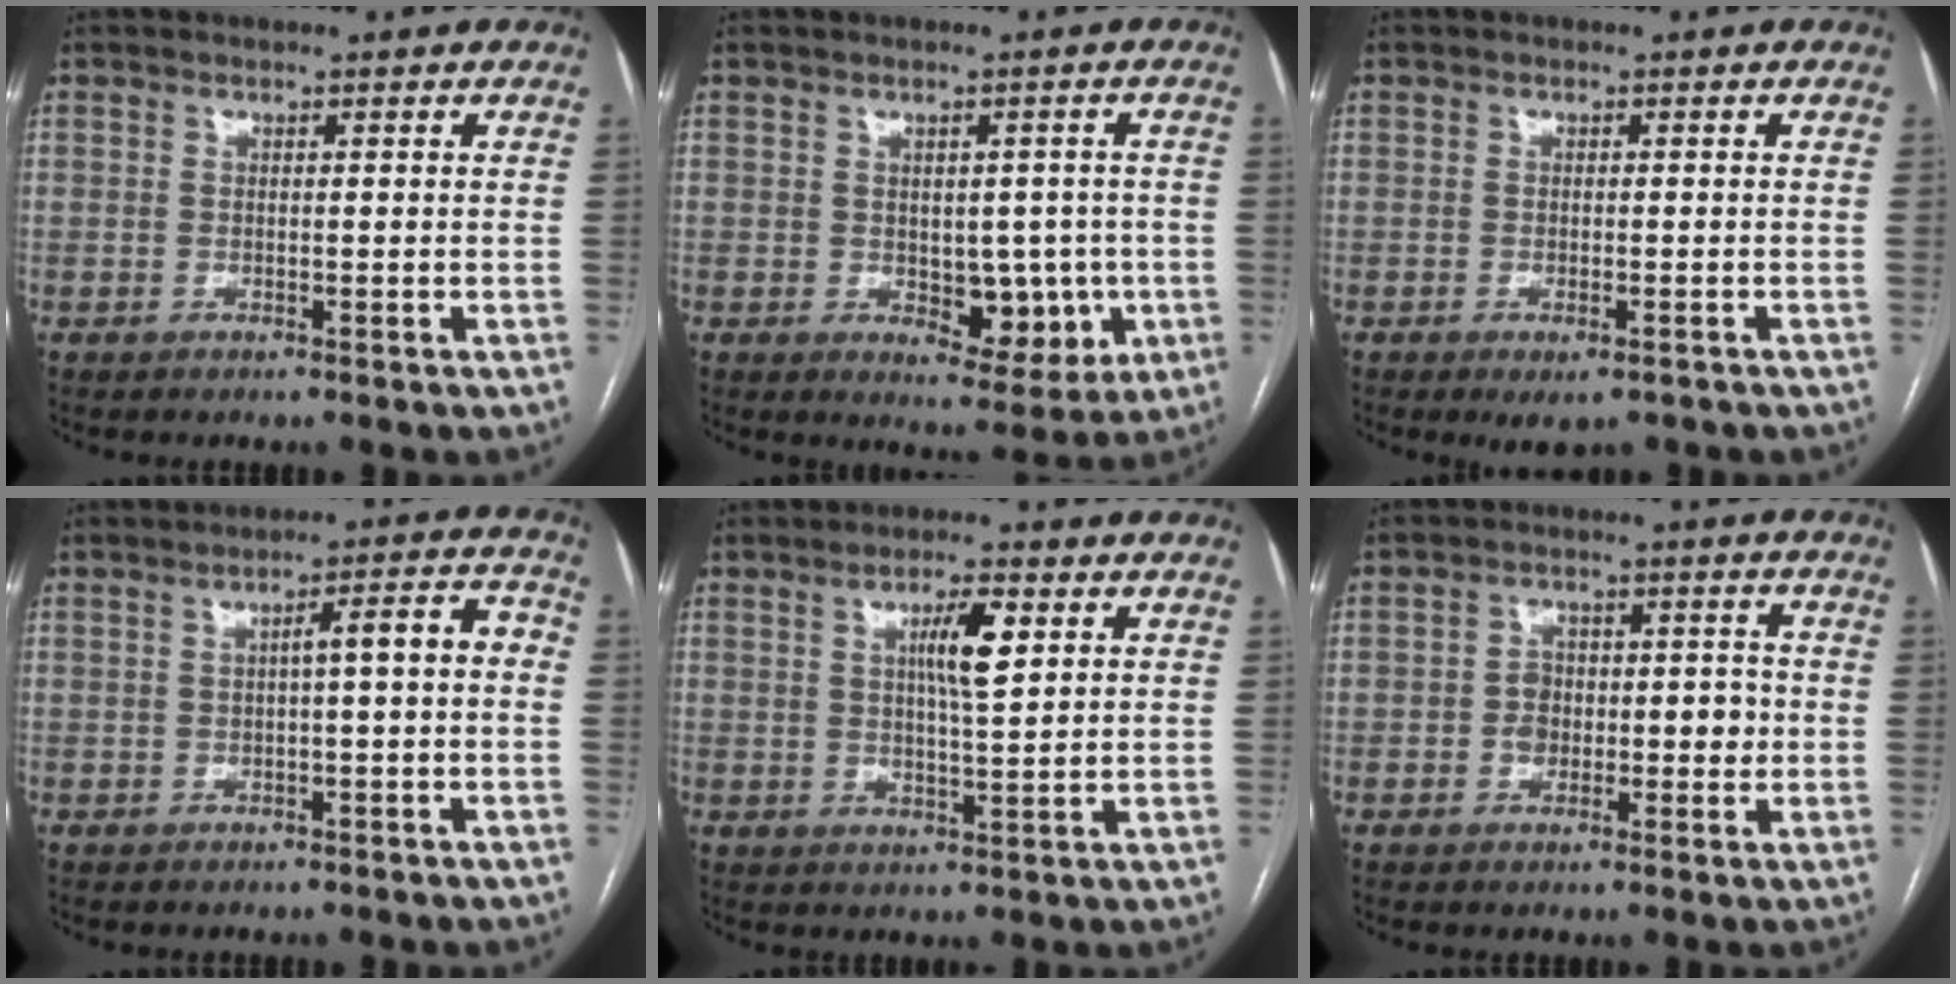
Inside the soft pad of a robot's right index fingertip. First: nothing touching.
{"total": 7.3, "force": [-1.0, 4.4, 5.7], "torque": [-0.055, 0.006, 0.002]}
{"total": 3.1, "force": [-2.0, 1.0, 2.1], "torque": [-0.026, -0.005, -0.020]}
{"total": 5.1, "force": [-0.2, 0.6, 5.1], "torque": [-0.068, 0.023, -0.004]}
{"total": 5.6, "force": [1.9, 0.4, 5.3], "torque": [-0.093, 0.002, 0.033]}
{"total": 5.2, "force": [-0.9, 3.5, 3.8], "torque": [-0.053, 0.024, -0.011]}